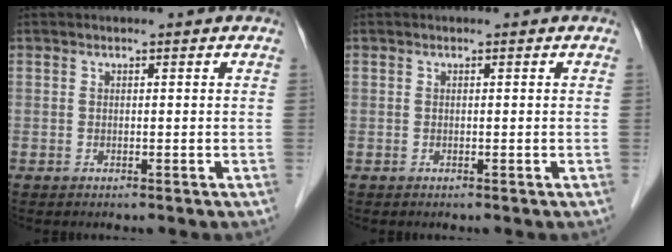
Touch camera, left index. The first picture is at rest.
{"total": 0.0}